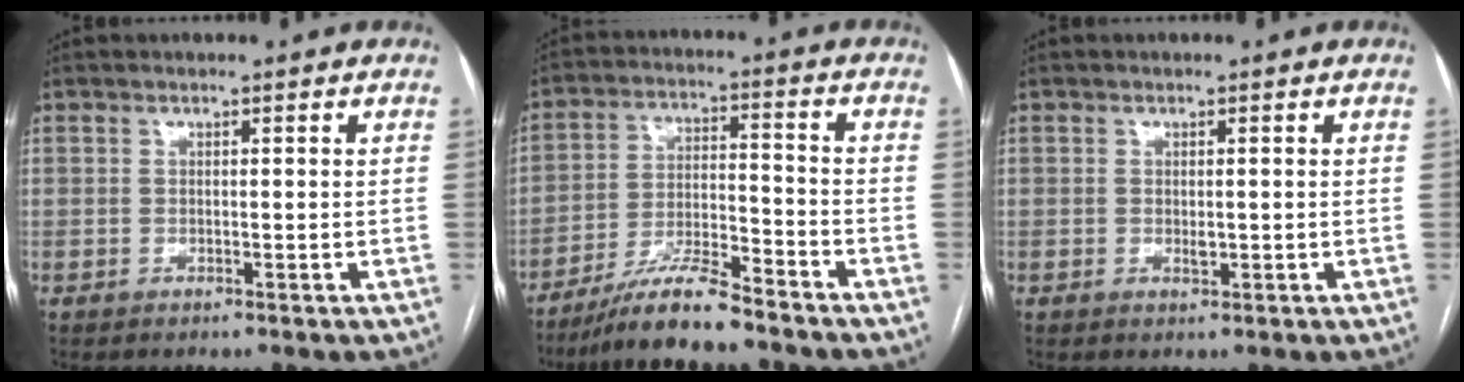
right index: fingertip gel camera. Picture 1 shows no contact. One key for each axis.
{"total": 9.6, "fx": -8.2, "fy": 0.8, "fz": 4.9, "tx": -0.090, "ty": -0.007, "tz": -0.149}
{"total": 1.1, "fx": -0.1, "fy": 0.4, "fz": 1.0, "tx": -0.019, "ty": -0.002, "tz": 0.000}